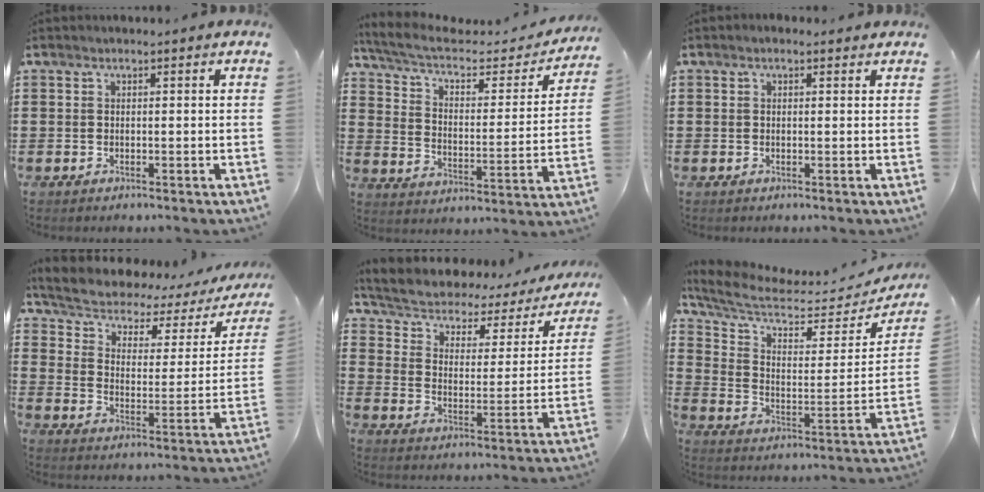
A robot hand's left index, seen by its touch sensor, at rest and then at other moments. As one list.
[{"total": 5.8, "force": [4.2, 2.0, 3.5], "torque": [-0.088, -0.026, 0.068]}, {"total": 0.7, "force": [0.0, 0.3, 0.6], "torque": [-0.011, 0.004, -0.001]}, {"total": 3.8, "force": [2.9, 1.6, 1.9], "torque": [-0.057, -0.028, 0.041]}, {"total": 3.4, "force": [2.2, 2.0, 1.7], "torque": [-0.050, -0.023, 0.028]}, {"total": 6.5, "force": [5.3, 1.7, 3.3], "torque": [-0.099, -0.050, 0.087]}]